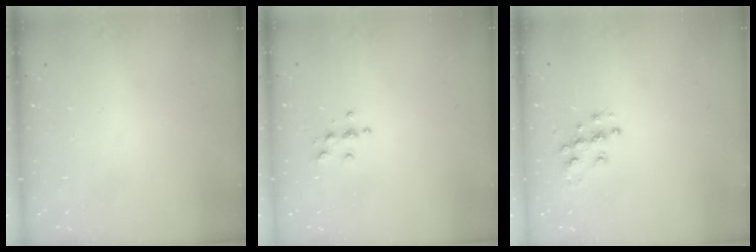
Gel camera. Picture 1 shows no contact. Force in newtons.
{"total": 3.9, "press": 3.9, "slide": 0.4}
{"total": 9.9, "press": 9.9, "slide": 0.7}